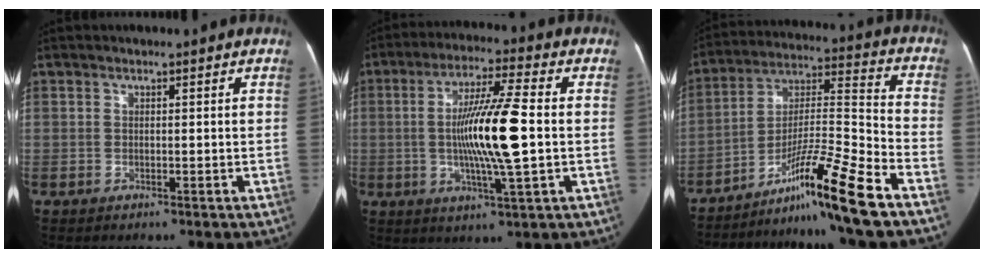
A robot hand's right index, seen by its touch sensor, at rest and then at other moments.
{"total": 13.4, "force": [-0.5, 0.8, 13.4], "torque": [-0.247, 0.002, -0.010]}
{"total": 16.5, "force": [-11.4, -1.6, 11.8], "torque": [-0.214, -0.001, -0.192]}